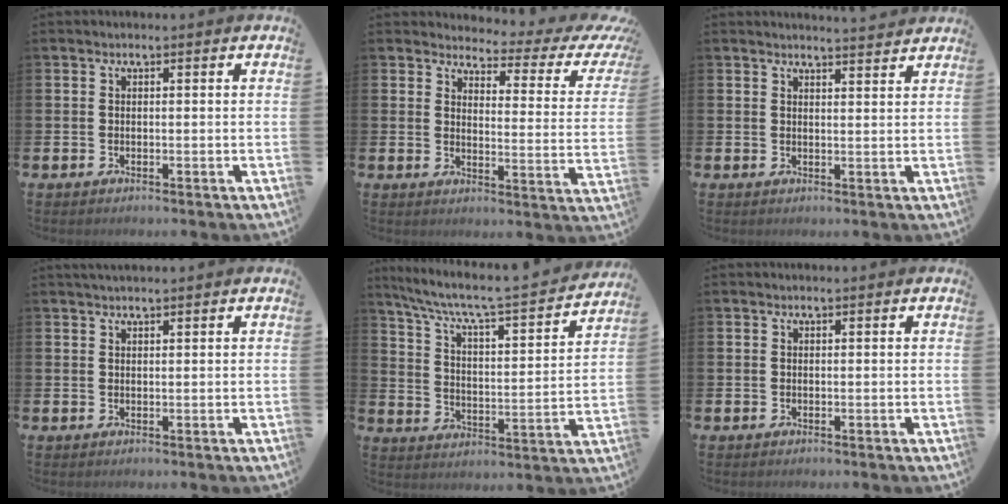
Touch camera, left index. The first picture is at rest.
{"total": 3.3, "force": [2.8, 1.2, 1.0], "torque": [-0.029, -0.034, 0.038]}
{"total": 2.7, "force": [2.7, -0.2, -0.1], "torque": [0.006, -0.020, 0.047]}
{"total": 1.3, "force": [1.2, 0.0, 0.5], "torque": [-0.008, 0.000, 0.022]}
{"total": 6.6, "force": [5.8, 0.9, 3.0], "torque": [-0.090, -0.048, 0.092]}
{"total": 0.0}